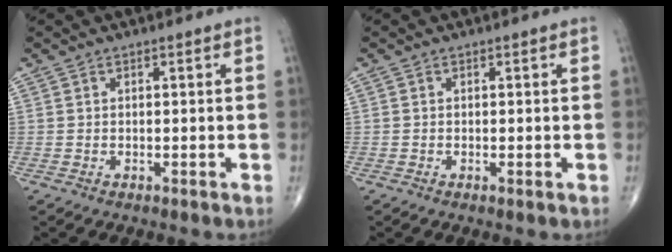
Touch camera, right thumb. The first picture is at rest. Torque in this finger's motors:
{"motor_torque": [-0.46, -0.19, 0.13, 0.06, -0.09]}